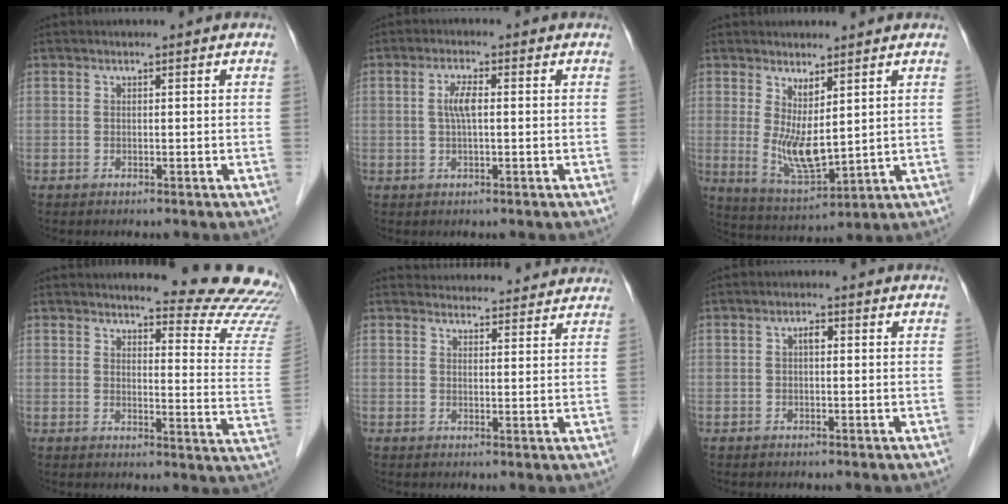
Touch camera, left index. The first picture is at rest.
{"total": 3.0, "force": [0.3, 0.6, 3.0], "torque": [-0.062, 0.005, 0.007]}
{"total": 6.8, "force": [1.8, 2.0, 6.2], "torque": [-0.126, -0.021, 0.051]}
{"total": 16.3, "force": [16.0, 0.6, 3.2], "torque": [-0.019, -0.127, 0.152]}
{"total": 10.3, "force": [9.9, 2.7, 1.0], "torque": [0.008, 0.023, 0.107]}
{"total": 1.3, "force": [0.1, 0.6, 1.1], "torque": [-0.017, 0.005, 0.000]}